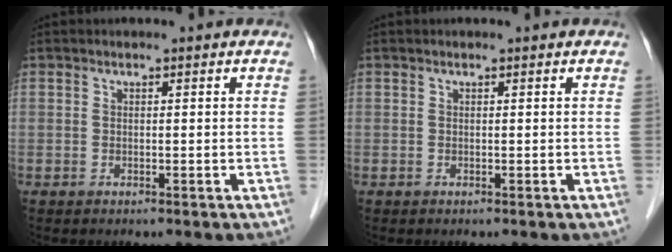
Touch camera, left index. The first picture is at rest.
{"total": 0.0}